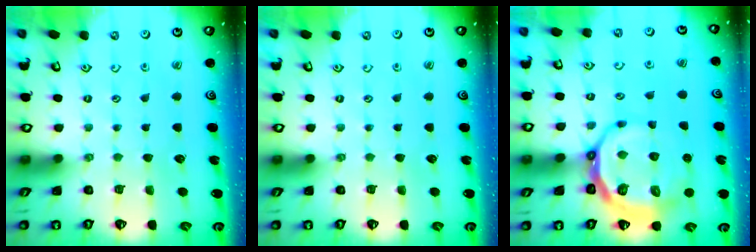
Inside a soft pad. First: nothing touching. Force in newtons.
{"total": 0.0}
{"total": 13.8, "press": 13.4, "slide": 3.5}